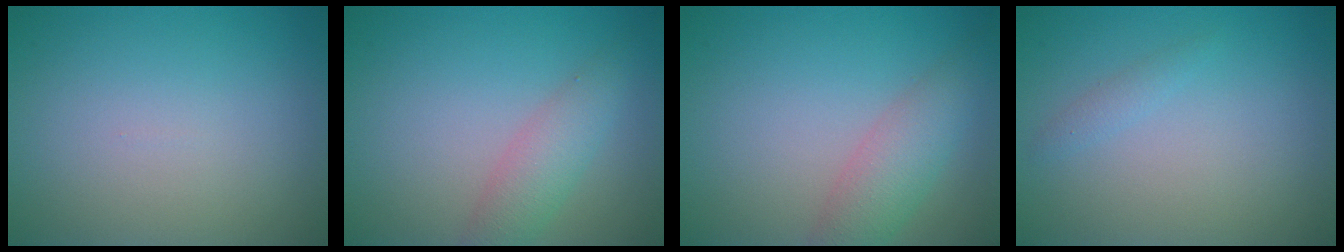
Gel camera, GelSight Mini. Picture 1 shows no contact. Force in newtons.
{"total": 3.0, "press": 3.0, "slide": 0.1}
{"total": 3.6, "press": 3.6, "slide": 0.2}
{"total": 0.8, "press": 0.8, "slide": 0.1}